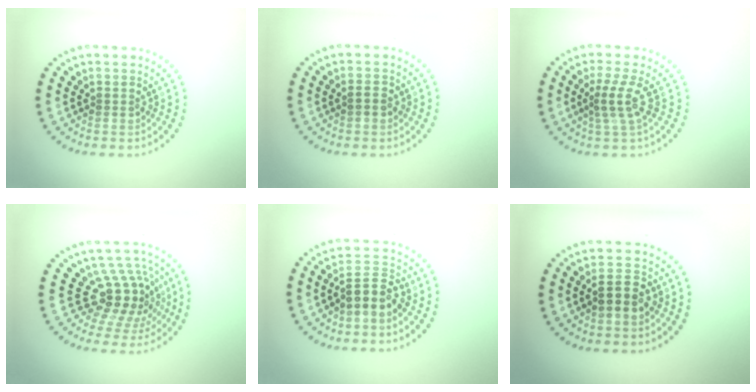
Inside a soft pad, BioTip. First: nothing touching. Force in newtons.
{"total": 0.7, "press": 0.7, "slide": 0.3}
{"total": 2.5, "press": 1.7, "slide": 1.8}
{"total": 4.6, "press": 3.5, "slide": 3.1}
{"total": 3.0, "press": 2.7, "slide": 1.2}
{"total": 2.9, "press": 2.9, "slide": 0.4}